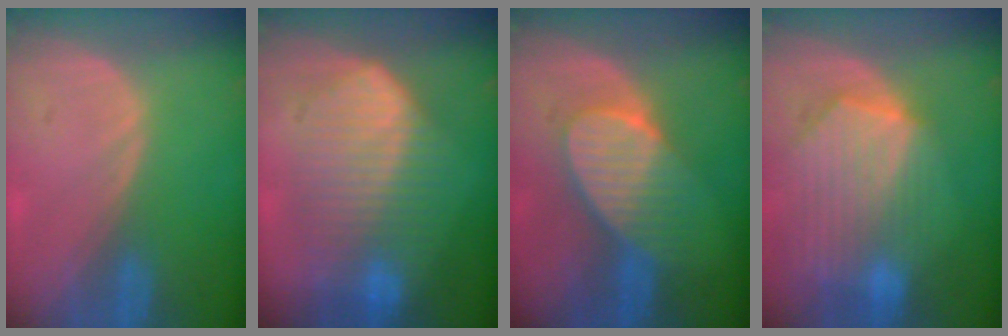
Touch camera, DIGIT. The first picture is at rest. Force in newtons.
{"total": 10.4, "press": 10.4, "slide": 0.5}
{"total": 7.3, "press": 7.3, "slide": 0.7}
{"total": 10.4, "press": 9.1, "slide": 5.0}